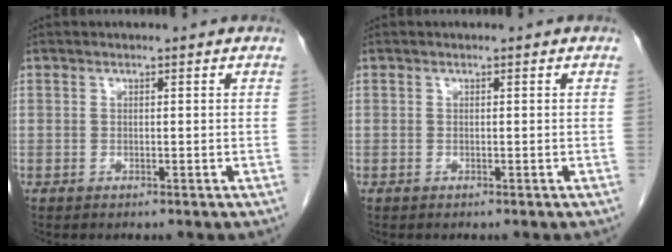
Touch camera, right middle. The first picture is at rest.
{"total": 0.0}